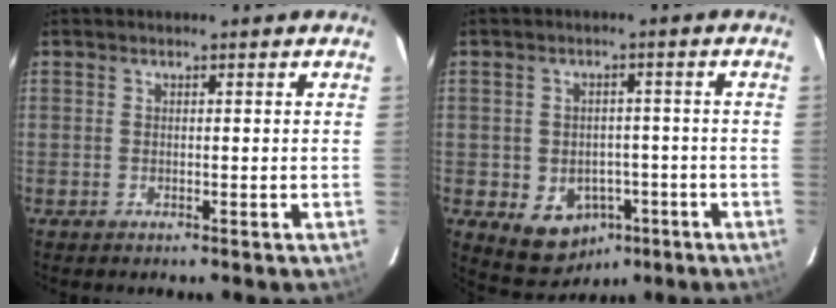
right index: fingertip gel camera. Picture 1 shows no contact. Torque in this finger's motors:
{"motor_torque": [1.24, -0.90, 0.33, 0.01]}